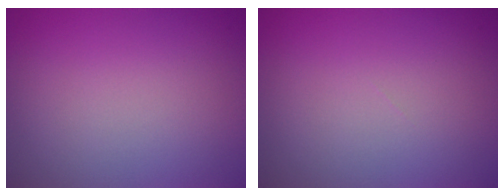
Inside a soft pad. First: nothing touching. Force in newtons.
{"total": 0.0}